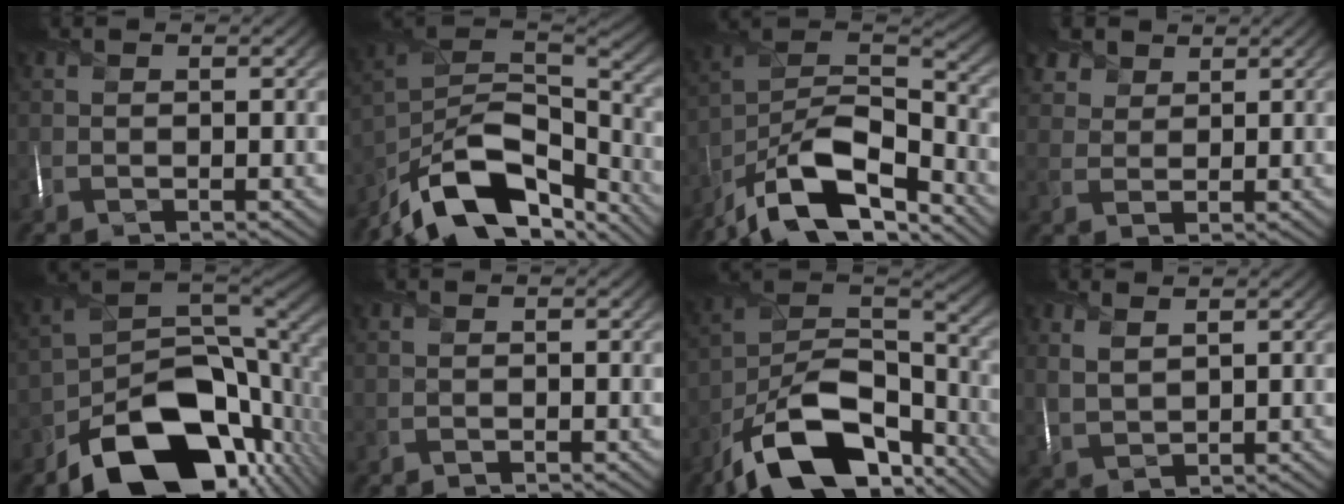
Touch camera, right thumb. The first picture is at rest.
{"total": 15.5, "force": [-11.0, 6.7, 8.7], "torque": [-0.217, -0.008, -0.192]}
{"total": 15.4, "force": [-11.5, 5.2, 8.8], "torque": [-0.199, -0.002, -0.208]}
{"total": 3.9, "force": [2.8, 2.4, 1.2], "torque": [-0.041, -0.002, 0.064]}
{"total": 17.9, "force": [-9.5, 9.6, 11.8], "torque": [-0.191, -0.041, -0.152]}
{"total": 0.0}
{"total": 17.8, "force": [-12.0, 8.4, 10.2], "torque": [-0.222, -0.031, -0.208]}
{"total": 3.3, "force": [2.1, 1.6, 2.1], "torque": [-0.055, 0.003, 0.048]}